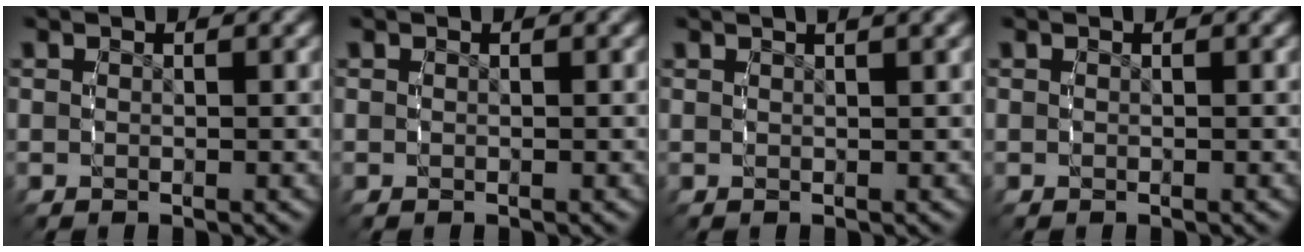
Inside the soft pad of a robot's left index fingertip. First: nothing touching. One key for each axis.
{"total": 0.6, "fx": -0.4, "fy": 0.4, "fz": 0.2, "tx": -0.005, "ty": 0.003, "tz": -0.012}
{"total": 1.8, "fx": 0.9, "fy": 0.2, "fz": 1.6, "tx": -0.017, "ty": 0.013, "tz": 0.007}
{"total": 0.0}